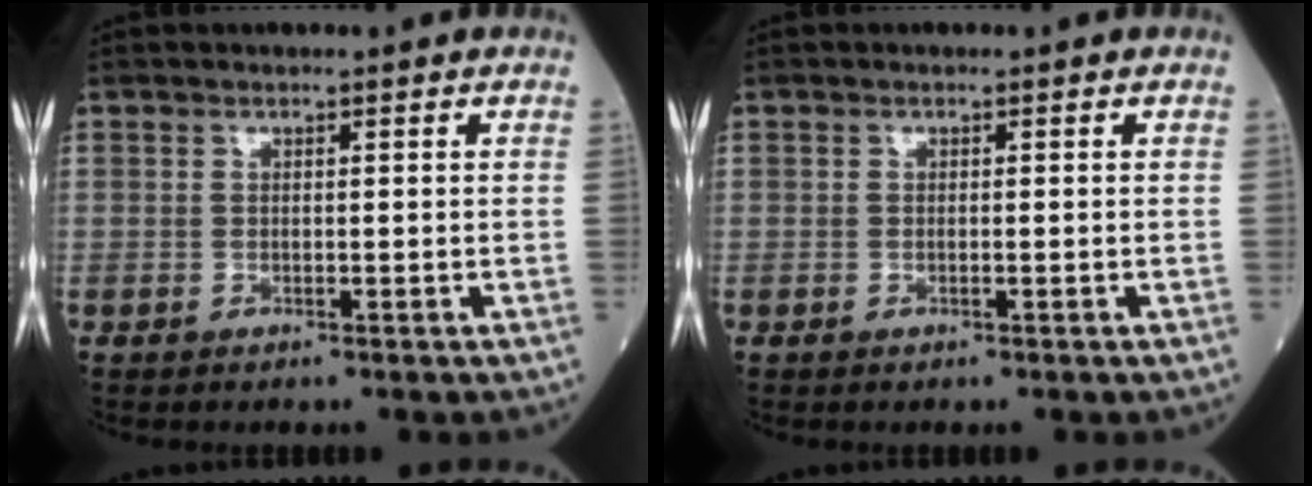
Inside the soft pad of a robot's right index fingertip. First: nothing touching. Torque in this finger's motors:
{"motor_torque": [-0.09, -0.01, -0.04, -0.01]}